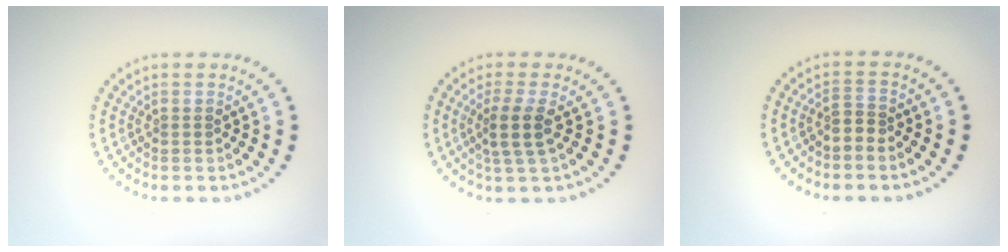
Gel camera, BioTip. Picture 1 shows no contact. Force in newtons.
{"total": 2.5, "press": 1.9, "slide": 1.6}
{"total": 1.6, "press": 1.2, "slide": 1.0}